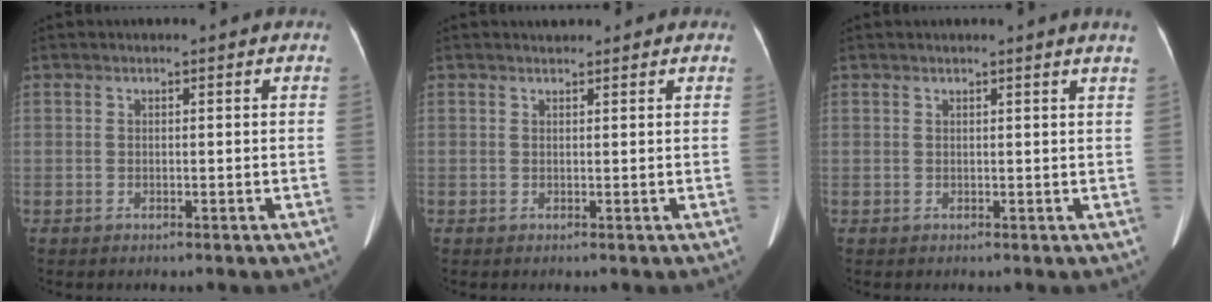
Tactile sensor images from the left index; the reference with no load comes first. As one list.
[{"total": 1.2, "force": [0.9, 0.7, 0.0], "torque": [0.001, 0.012, 0.012]}, {"total": 1.8, "force": [1.4, -0.6, 0.8], "torque": [-0.022, -0.007, 0.021]}]